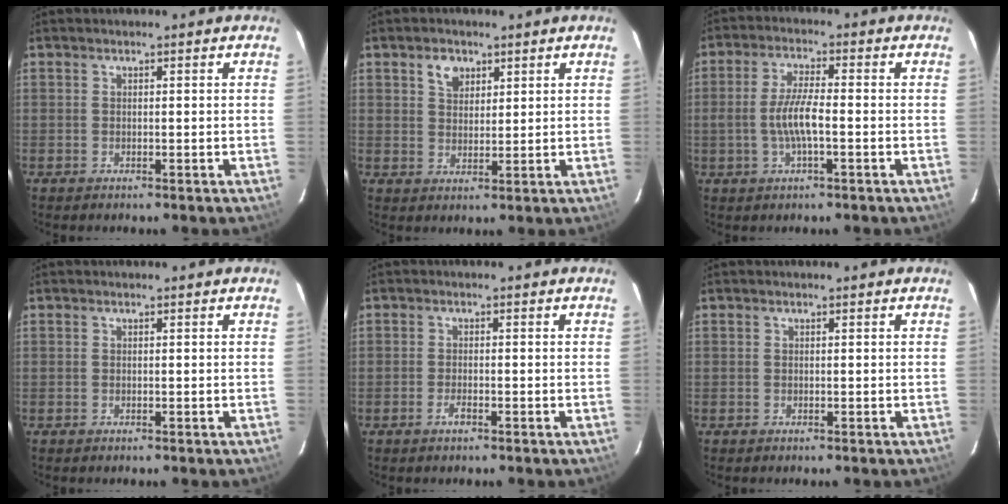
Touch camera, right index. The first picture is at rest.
{"total": 4.0, "force": [2.2, 2.8, 1.9], "torque": [-0.024, 0.010, 0.041]}
{"total": 6.5, "force": [-1.4, 1.3, 6.2], "torque": [-0.125, 0.002, -0.026]}
{"total": 0.0}
{"total": 1.6, "force": [-1.0, 0.6, 1.1], "torque": [-0.023, -0.003, -0.019]}
{"total": 0.0}